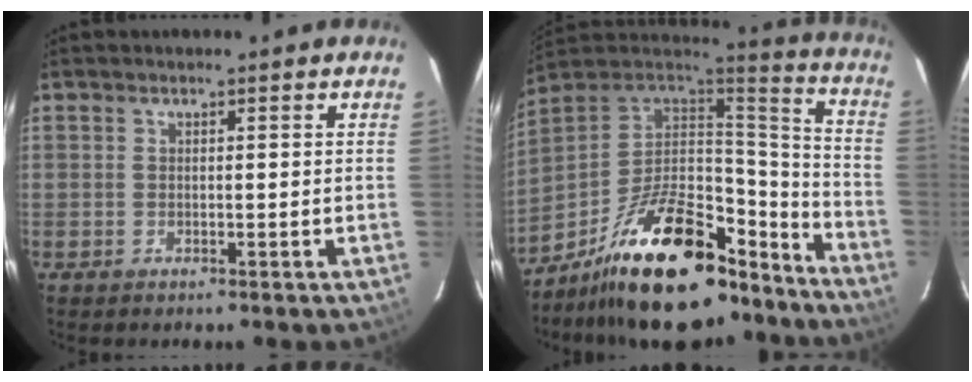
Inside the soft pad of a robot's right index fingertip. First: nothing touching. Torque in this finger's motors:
{"motor_torque": [1.13, -1.01, 0.90, 0.21]}